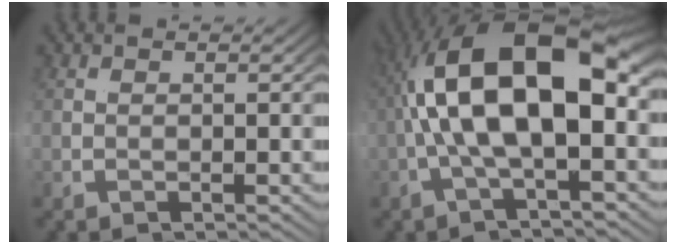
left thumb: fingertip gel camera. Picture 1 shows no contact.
{"total": 14.7, "force": [0.6, 7.3, 12.8], "torque": [-0.266, 0.005, 0.001]}